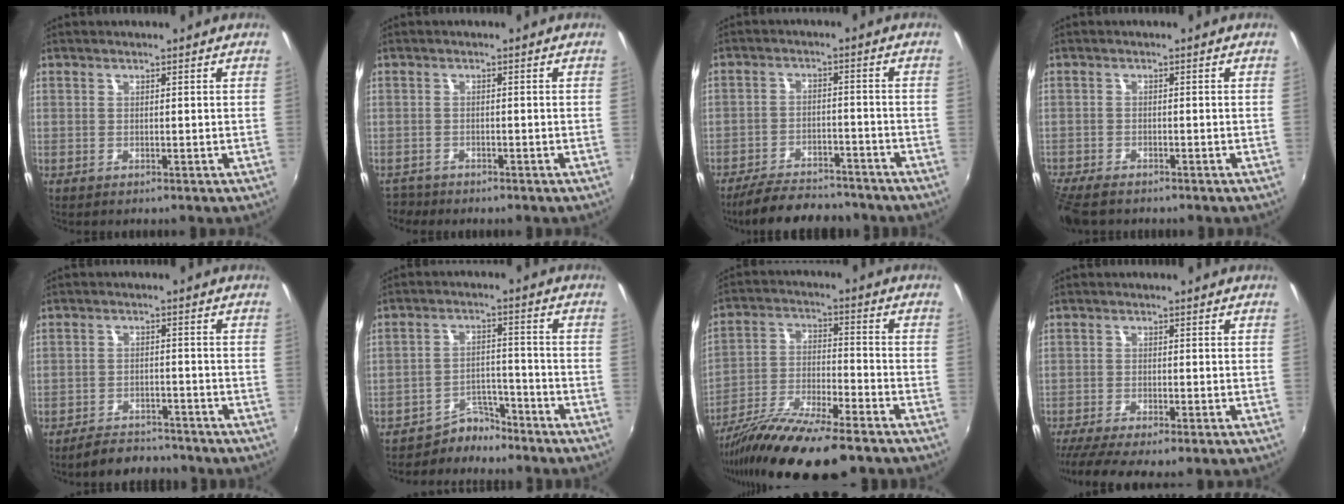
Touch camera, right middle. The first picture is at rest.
{"total": 2.9, "force": [-2.6, 1.3, 0.1], "torque": [-0.013, -0.007, -0.048]}
{"total": 12.5, "force": [-10.9, 3.9, 4.8], "torque": [-0.115, -0.002, -0.160]}
{"total": 6.7, "force": [-5.7, 2.0, 3.0], "torque": [-0.084, -0.037, -0.108]}
{"total": 6.9, "force": [-6.3, 2.2, 1.6], "torque": [-0.050, 0.006, -0.092]}
{"total": 5.3, "force": [-5.0, 1.9, 0.1], "torque": [-0.003, 0.016, -0.083]}
{"total": 16.7, "force": [-12.9, 2.4, 10.4], "torque": [-0.202, -0.042, -0.228]}
{"total": 8.3, "force": [-6.4, 1.1, 5.2], "torque": [-0.116, -0.040, -0.108]}